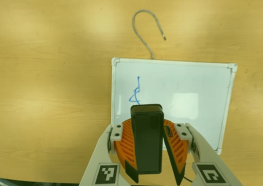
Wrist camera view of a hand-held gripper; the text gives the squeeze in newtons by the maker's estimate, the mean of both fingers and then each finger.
{"total": 9.5, "left": 9.5, "right": 9.5}